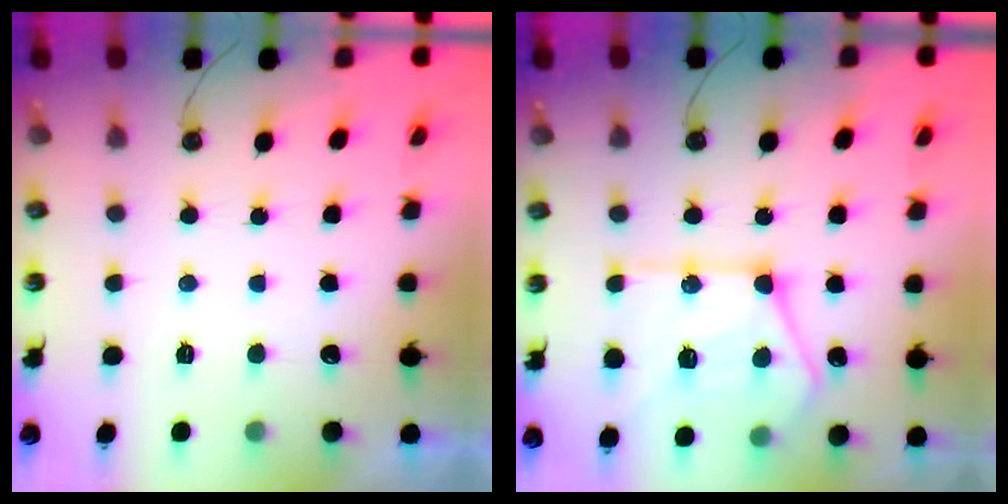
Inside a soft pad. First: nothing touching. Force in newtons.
{"total": 19.0, "press": 18.8, "slide": 2.1}